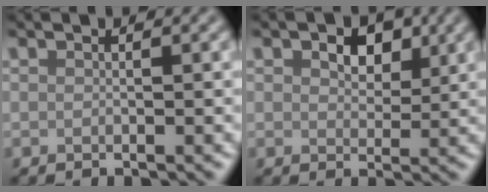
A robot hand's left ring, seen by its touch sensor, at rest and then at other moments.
{"total": 3.9, "force": [1.7, 2.5, 2.4], "torque": [-0.036, 0.001, 0.017]}